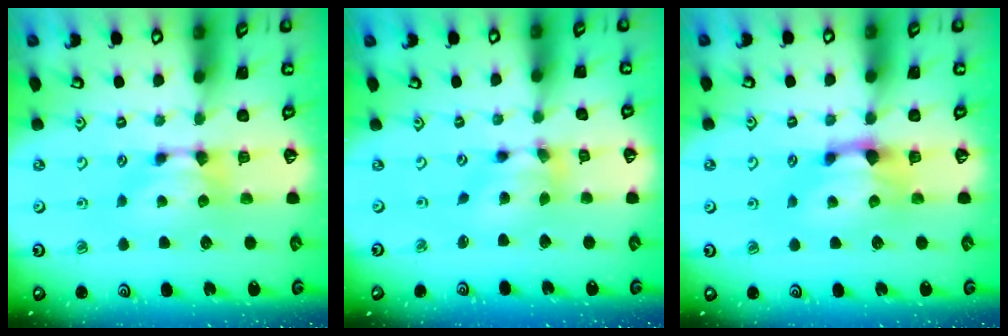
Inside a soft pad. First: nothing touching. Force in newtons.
{"total": 4.4, "press": 4.1, "slide": 1.4}
{"total": 1.6, "press": 1.0, "slide": 1.3}